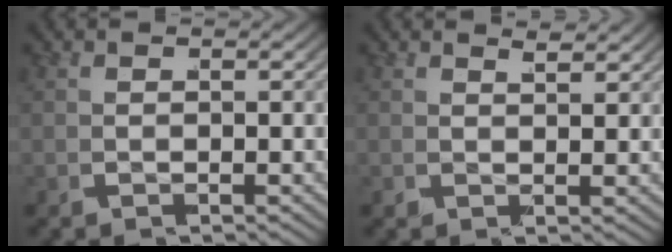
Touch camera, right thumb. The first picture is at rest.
{"total": 1.7, "force": [1.7, -0.2, 0.4], "torque": [-0.008, 0.003, 0.028]}